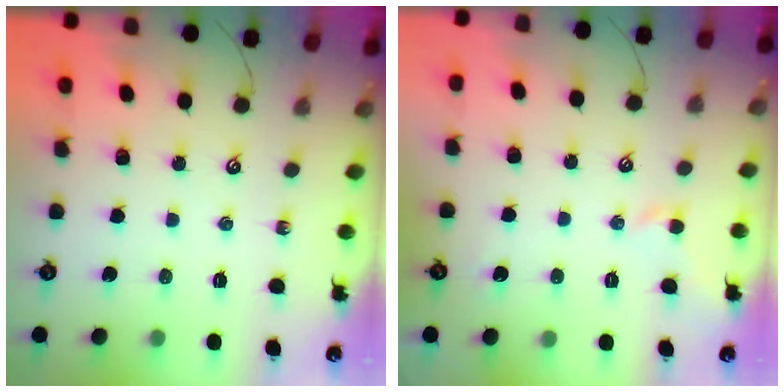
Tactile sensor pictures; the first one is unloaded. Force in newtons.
{"total": 0.9, "press": 0.8, "slide": 0.3}